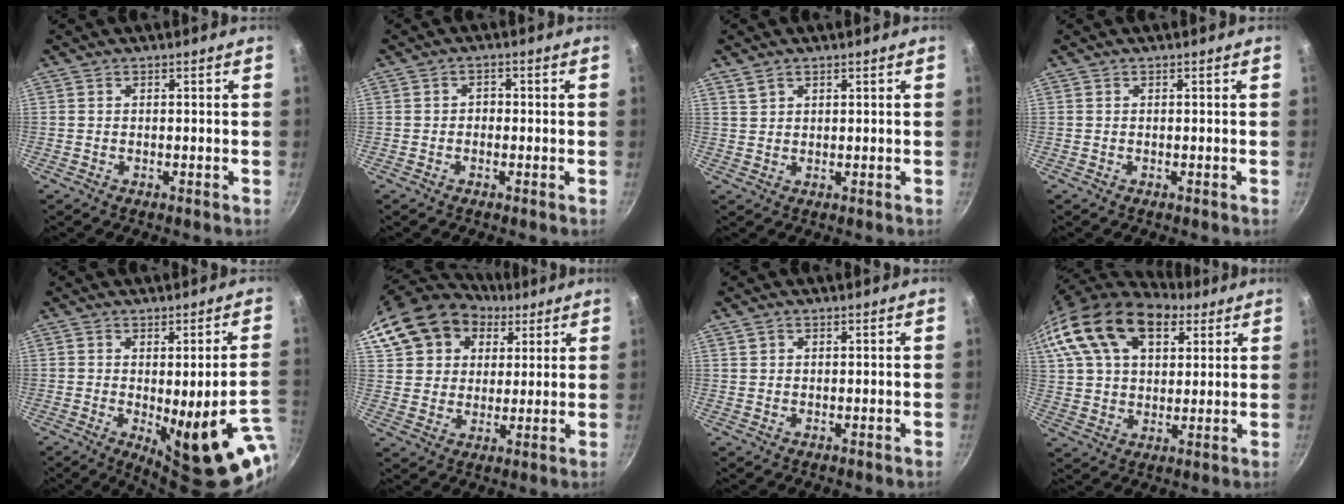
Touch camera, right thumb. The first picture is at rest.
{"total": 1.6, "force": [-0.4, 1.3, 0.7], "torque": [-0.007, 0.006, -0.010]}
{"total": 2.2, "force": [1.5, 1.3, 1.0], "torque": [-0.013, 0.000, 0.032]}
{"total": 0.0}
{"total": 16.9, "force": [-4.2, 4.5, 15.7], "torque": [-0.177, -0.015, -0.034]}
{"total": 18.2, "force": [9.2, 13.7, 7.7], "torque": [-0.133, 0.011, 0.167]}
{"total": 1.4, "force": [0.8, 1.0, 0.6], "torque": [-0.008, 0.002, 0.013]}
{"total": 23.1, "force": [12.7, 13.4, 13.9], "torque": [-0.256, 0.003, 0.225]}